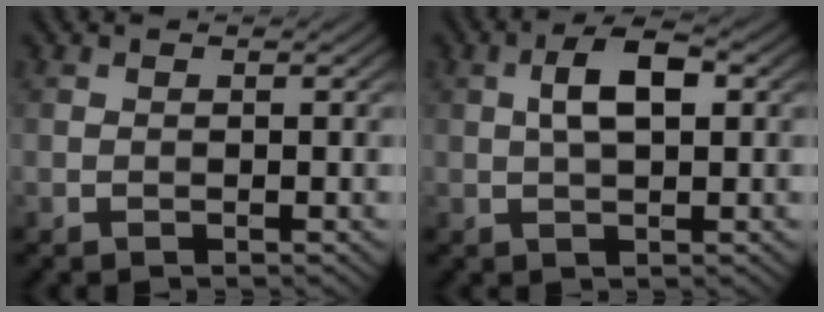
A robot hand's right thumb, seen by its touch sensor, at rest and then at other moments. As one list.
[{"total": 5.0, "force": [1.0, 2.1, 4.4], "torque": [-0.087, 0.009, 0.015]}]